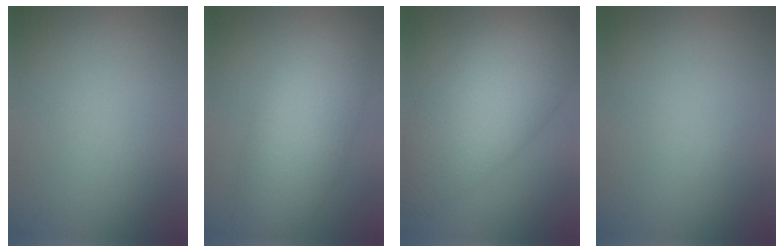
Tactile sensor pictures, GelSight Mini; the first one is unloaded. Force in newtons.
{"total": 7.5, "press": 7.5, "slide": 0.3}
{"total": 10.0, "press": 10.0, "slide": 0.0}
{"total": 0.0}